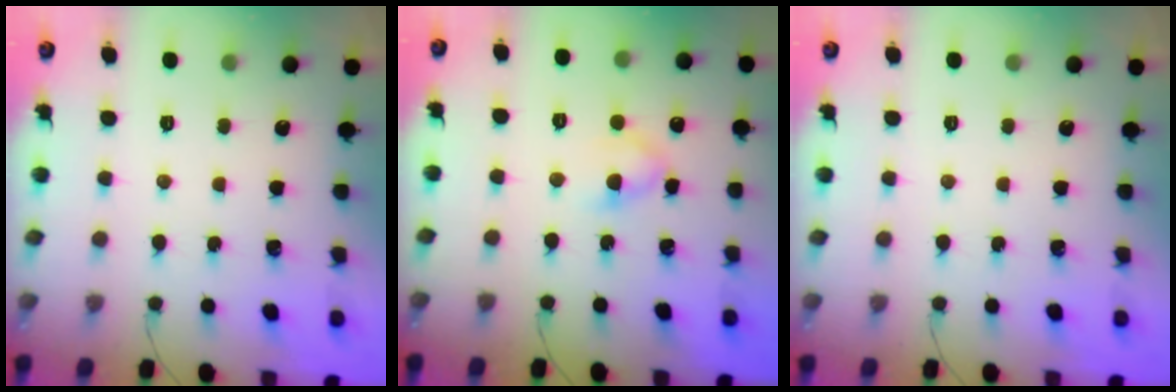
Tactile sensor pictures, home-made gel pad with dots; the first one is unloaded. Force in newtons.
{"total": 3.9, "press": 3.7, "slide": 1.2}
{"total": 0.0}